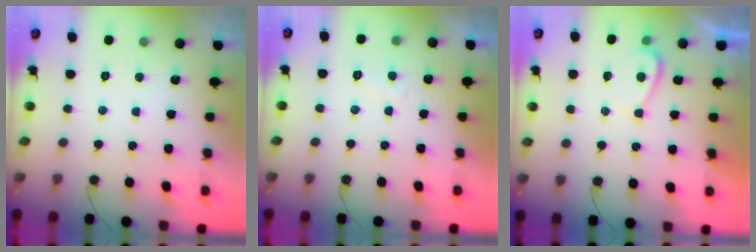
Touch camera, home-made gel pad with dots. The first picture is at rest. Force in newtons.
{"total": 1.1, "press": 1.0, "slide": 0.6}
{"total": 1.5, "press": 1.4, "slide": 0.5}